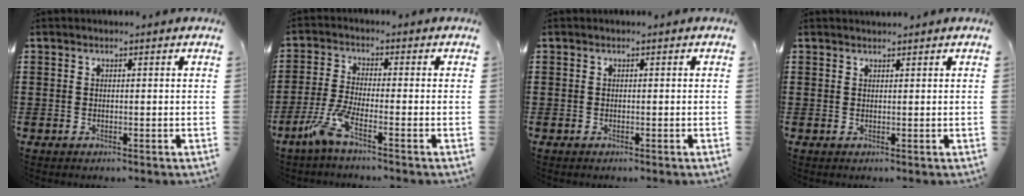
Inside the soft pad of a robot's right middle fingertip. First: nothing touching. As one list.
[{"total": 5.3, "force": [-3.3, 0.4, 4.2], "torque": [-0.111, -0.018, -0.068]}, {"total": 0.0}, {"total": 0.8, "force": [0.8, 0.1, -0.1], "torque": [-0.001, 0.000, 0.016]}]